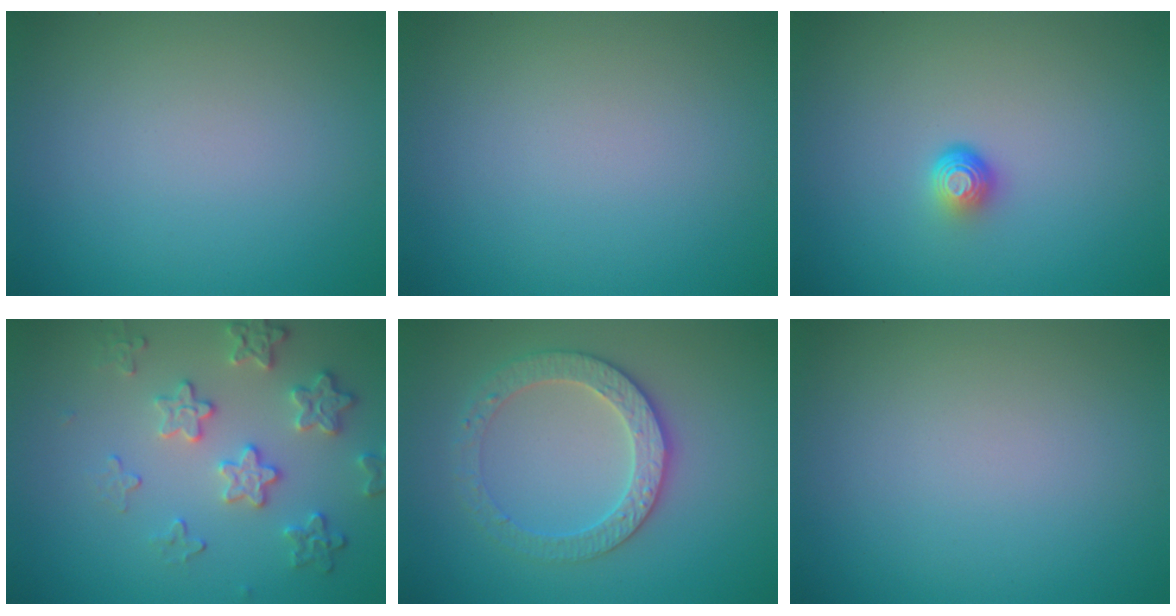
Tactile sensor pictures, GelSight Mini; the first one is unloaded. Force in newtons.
{"total": 0.0}
{"total": 1.7, "press": 1.1, "slide": 1.3}
{"total": 3.9, "press": 3.4, "slide": 2.0}
{"total": 3.4, "press": 3.4, "slide": 0.5}
{"total": 0.0}